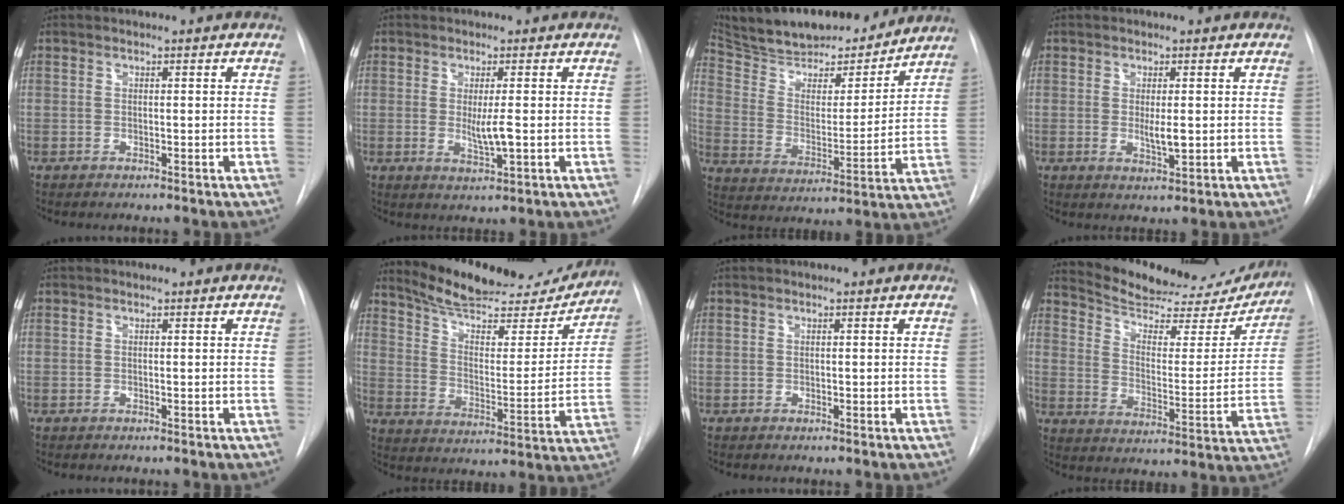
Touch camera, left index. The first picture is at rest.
{"total": 3.4, "force": [0.0, 0.3, 3.4], "torque": [-0.064, -0.009, 0.003]}
{"total": 22.2, "force": [19.9, 5.0, 8.5], "torque": [-0.143, -0.002, 0.303]}
{"total": 2.8, "force": [0.1, 0.6, 2.7], "torque": [-0.048, -0.007, 0.005]}
{"total": 0.0}
{"total": 20.8, "force": [19.3, 4.4, 6.4], "torque": [-0.092, -0.026, 0.274]}
{"total": 0.0}
{"total": 22.5, "force": [21.1, 4.9, 6.0], "torque": [-0.081, -0.046, 0.282]}